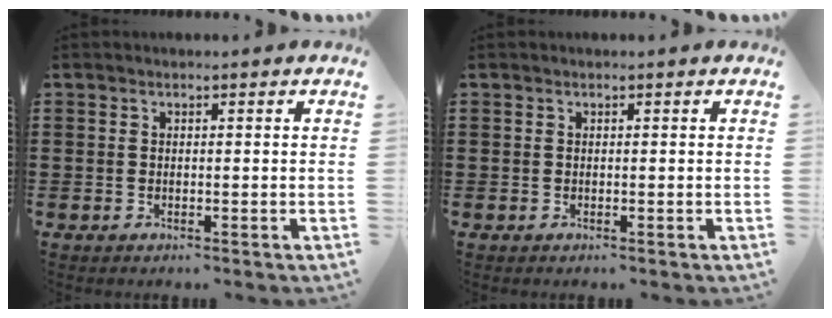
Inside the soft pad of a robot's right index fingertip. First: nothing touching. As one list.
[{"total": 0.0}]